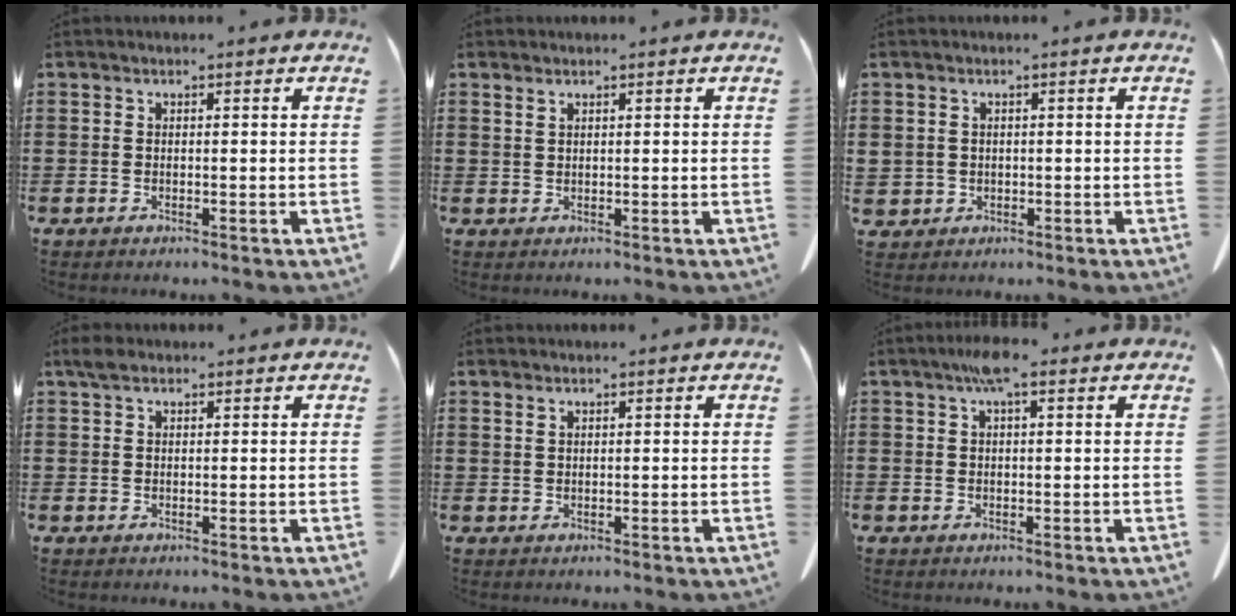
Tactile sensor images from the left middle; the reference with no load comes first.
{"total": 0.8, "force": [0.7, 0.1, 0.4], "torque": [-0.012, -0.002, 0.014]}
{"total": 1.2, "force": [0.4, 1.2, 0.0], "torque": [-0.008, 0.003, 0.006]}
{"total": 1.6, "force": [1.0, 0.9, 0.9], "torque": [-0.022, 0.005, 0.018]}
{"total": 0.7, "force": [0.6, 0.1, 0.4], "torque": [-0.011, -0.002, 0.012]}
{"total": 3.8, "force": [1.4, 1.2, 3.4], "torque": [-0.064, 0.006, 0.020]}